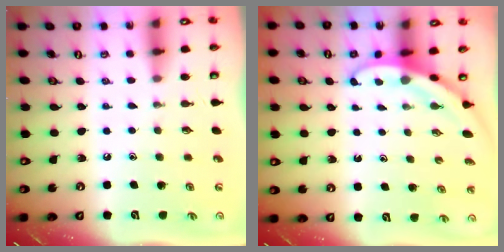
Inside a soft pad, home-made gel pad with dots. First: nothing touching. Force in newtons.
{"total": 3.4, "press": 3.4, "slide": 0.2}